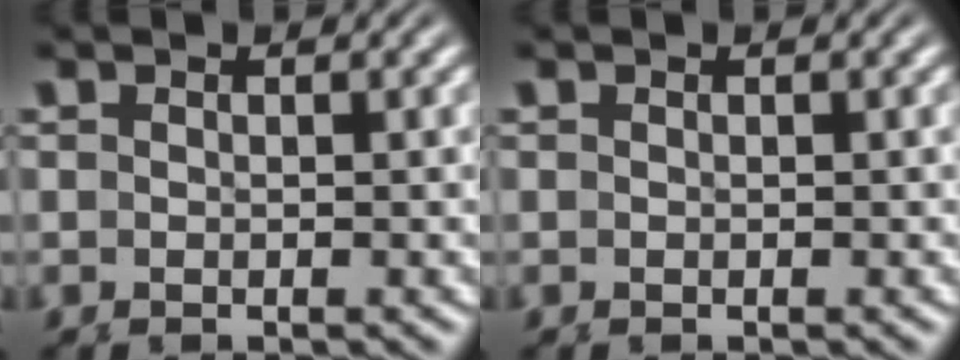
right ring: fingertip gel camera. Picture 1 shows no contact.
{"total": 0.0}